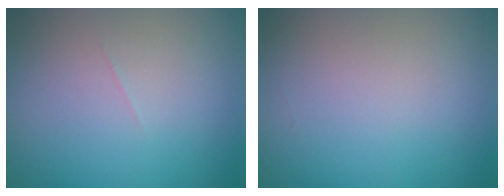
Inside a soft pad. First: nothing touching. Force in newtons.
{"total": 0.0}